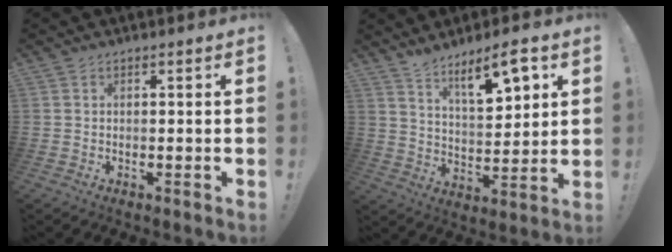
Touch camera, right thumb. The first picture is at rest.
{"total": 10.8, "force": [7.6, 3.0, 7.1], "torque": [-0.109, -0.046, 0.130]}